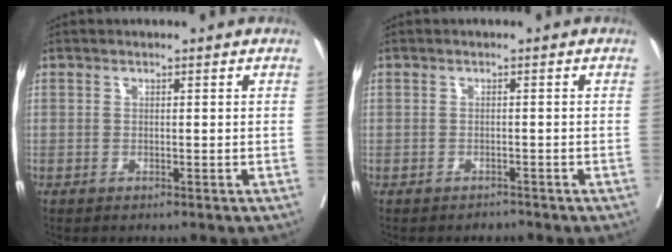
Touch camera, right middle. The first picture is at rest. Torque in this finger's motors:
{"motor_torque": [0.22, -0.29, 0.02, 0.00]}